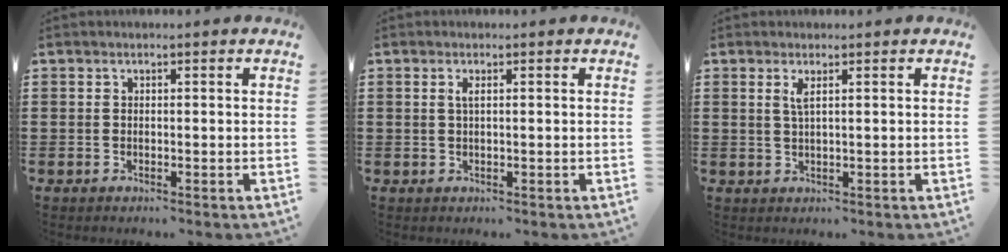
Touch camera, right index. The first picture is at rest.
{"total": 1.2, "force": [0.4, 0.0, 1.1], "torque": [-0.023, 0.000, 0.007]}
{"total": 1.8, "force": [0.8, 0.0, 1.6], "torque": [-0.035, -0.002, 0.014]}